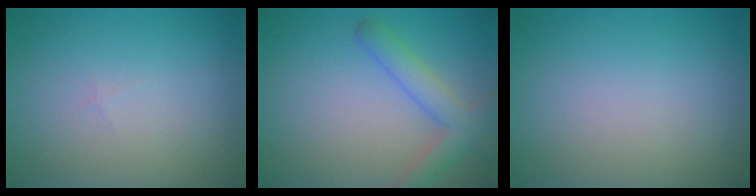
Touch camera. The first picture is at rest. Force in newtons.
{"total": 3.5, "press": 3.5, "slide": 0.3}
{"total": 0.0}